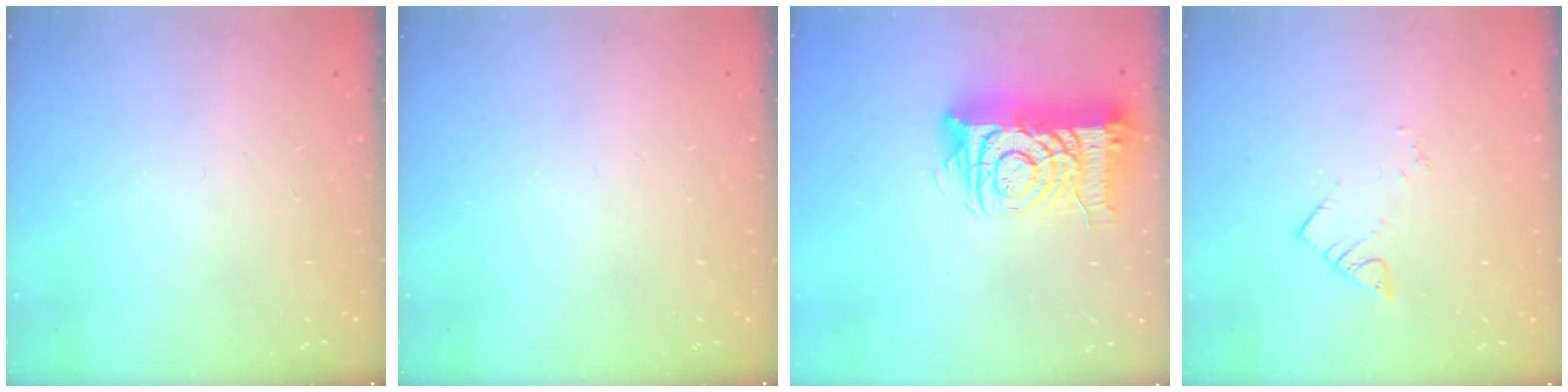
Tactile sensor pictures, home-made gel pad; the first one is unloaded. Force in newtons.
{"total": 0.0}
{"total": 14.6, "press": 14.5, "slide": 1.7}
{"total": 3.7, "press": 3.7, "slide": 0.5}